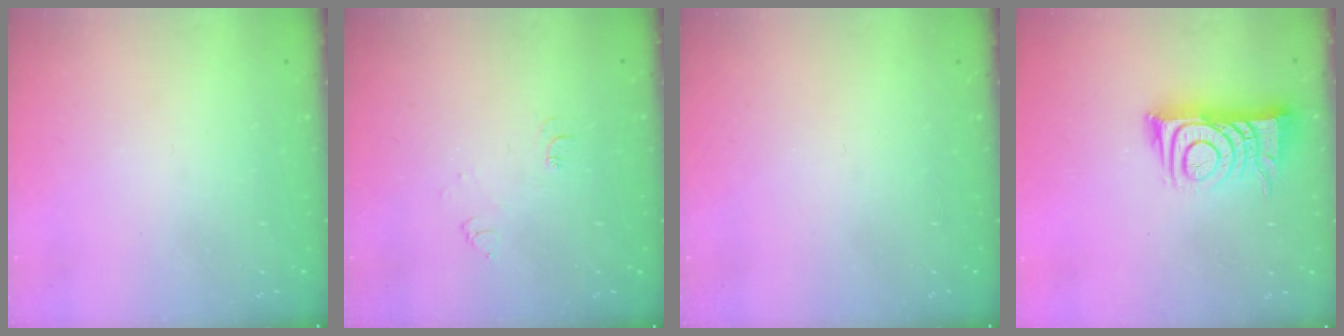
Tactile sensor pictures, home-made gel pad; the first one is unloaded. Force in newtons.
{"total": 5.1, "press": 5.0, "slide": 0.6}
{"total": 0.0}
{"total": 10.6, "press": 10.5, "slide": 1.1}